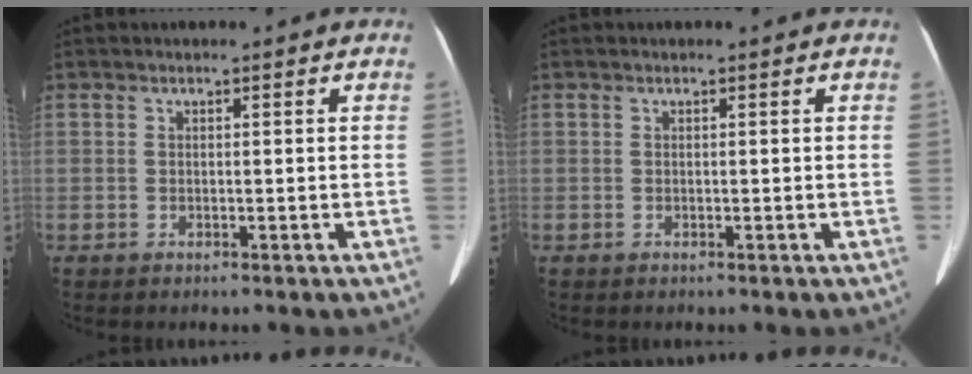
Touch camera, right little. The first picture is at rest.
{"total": 0.0}